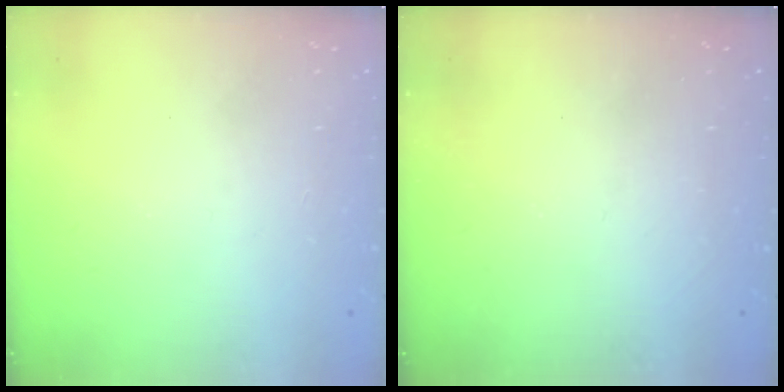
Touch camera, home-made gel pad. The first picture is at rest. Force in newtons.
{"total": 0.0}